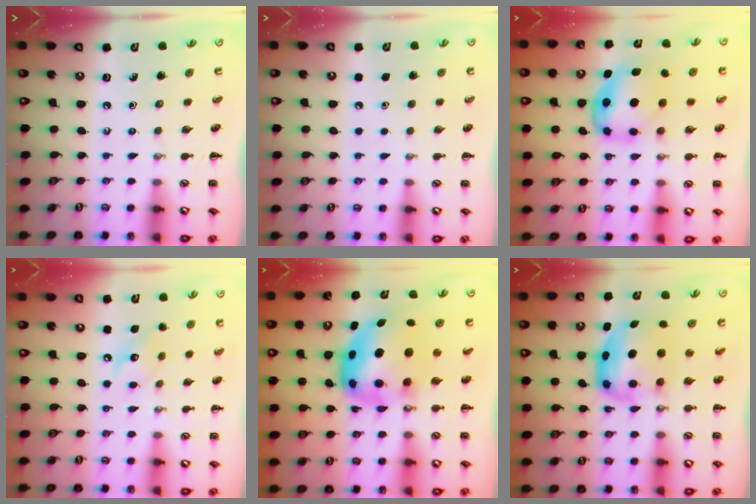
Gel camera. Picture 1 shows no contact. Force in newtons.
{"total": 1.7, "press": 1.7, "slide": 0.1}
{"total": 5.9, "press": 5.9, "slide": 0.9}
{"total": 8.0, "press": 8.0, "slide": 0.7}
{"total": 8.9, "press": 8.6, "slide": 2.2}
{"total": 6.0, "press": 5.9, "slide": 0.8}